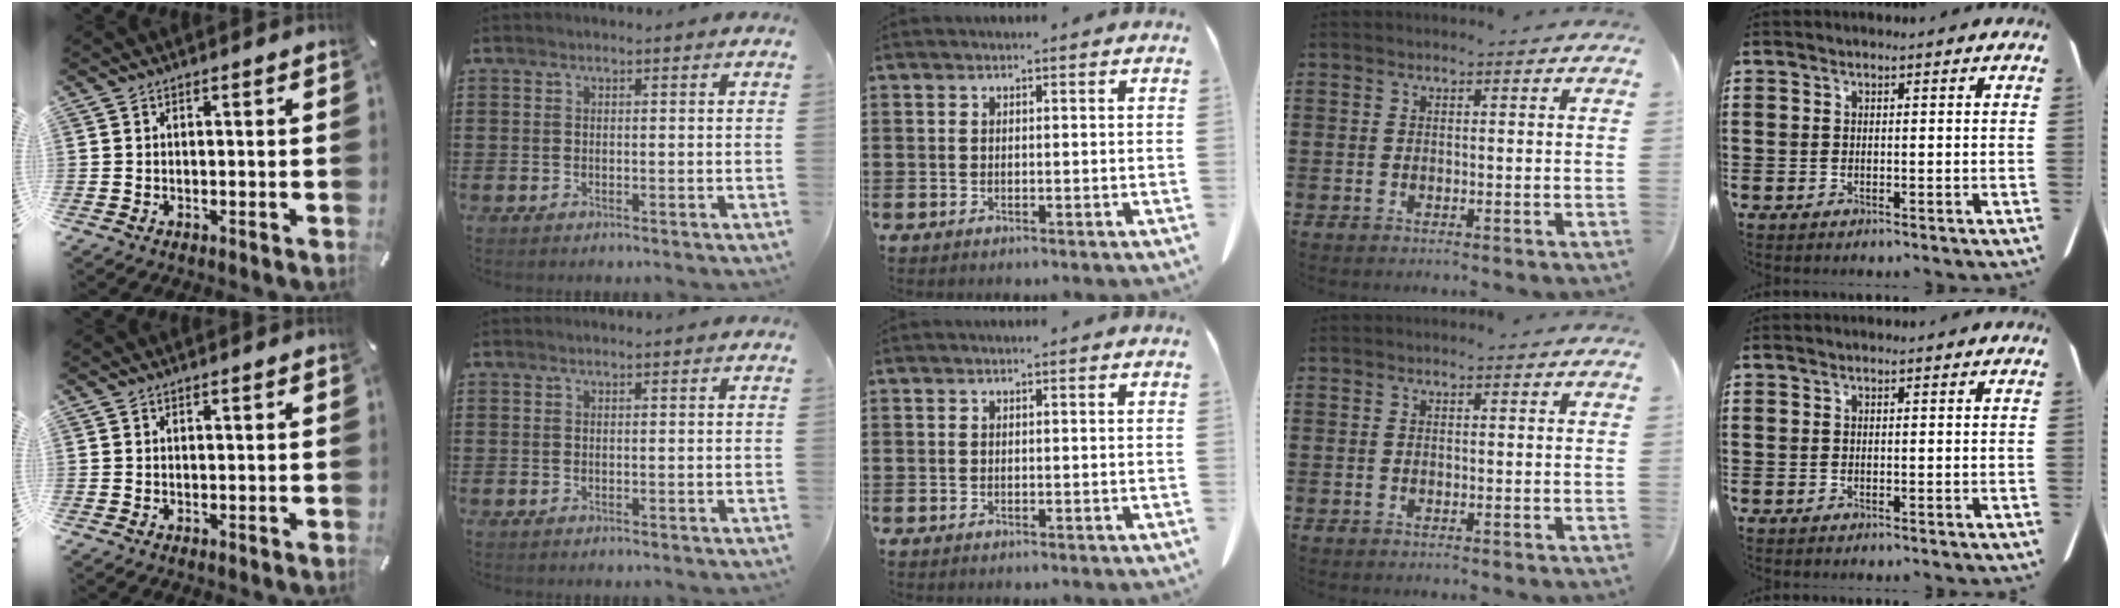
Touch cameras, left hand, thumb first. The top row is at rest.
{}